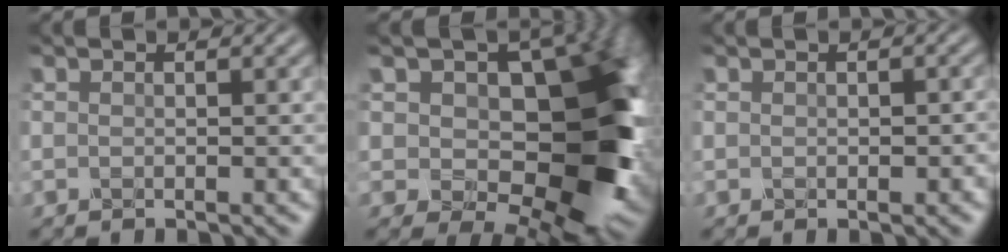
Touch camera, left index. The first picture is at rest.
{"total": 15.4, "force": [1.8, 9.9, 11.6], "torque": [-0.120, -0.001, 0.033]}
{"total": 1.0, "force": [0.0, 0.8, 0.7], "torque": [-0.009, -0.002, 0.000]}